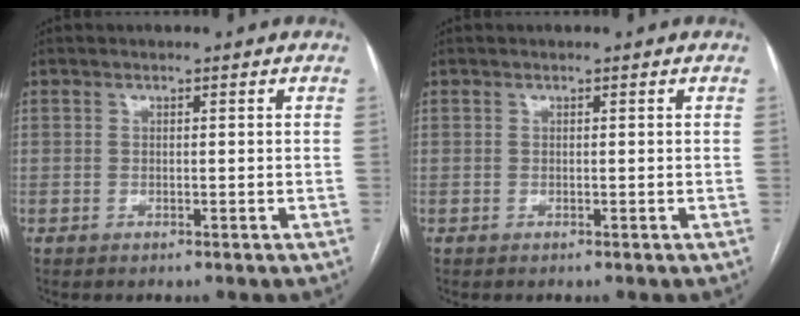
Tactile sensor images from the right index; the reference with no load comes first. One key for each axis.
{"total": 0.0}